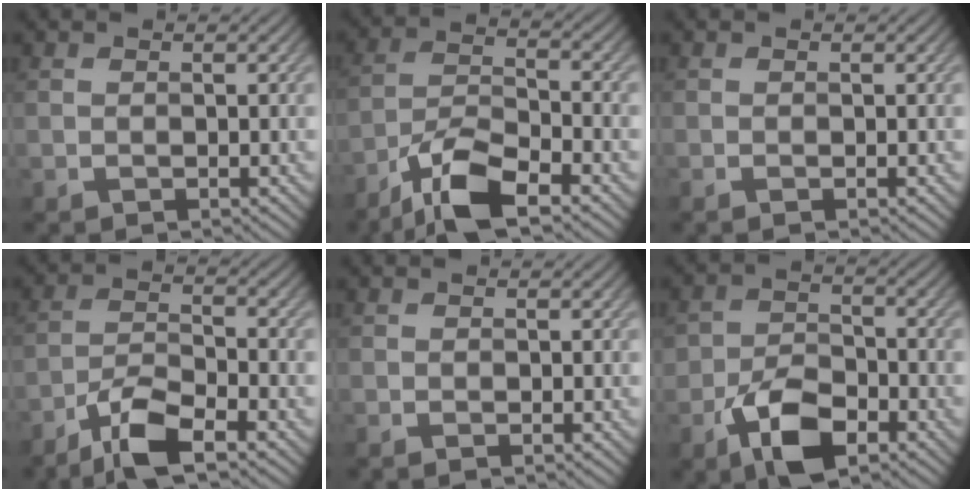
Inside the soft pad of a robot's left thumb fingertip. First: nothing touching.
{"total": 9.6, "force": [-6.5, 2.7, 6.5], "torque": [-0.126, -0.002, -0.130]}
{"total": 0.0}
{"total": 7.2, "force": [-5.0, 1.7, 4.9], "torque": [-0.101, -0.001, -0.100]}
{"total": 0.0}
{"total": 8.0, "force": [-4.2, 4.5, 5.1], "torque": [-0.095, -0.005, -0.085]}